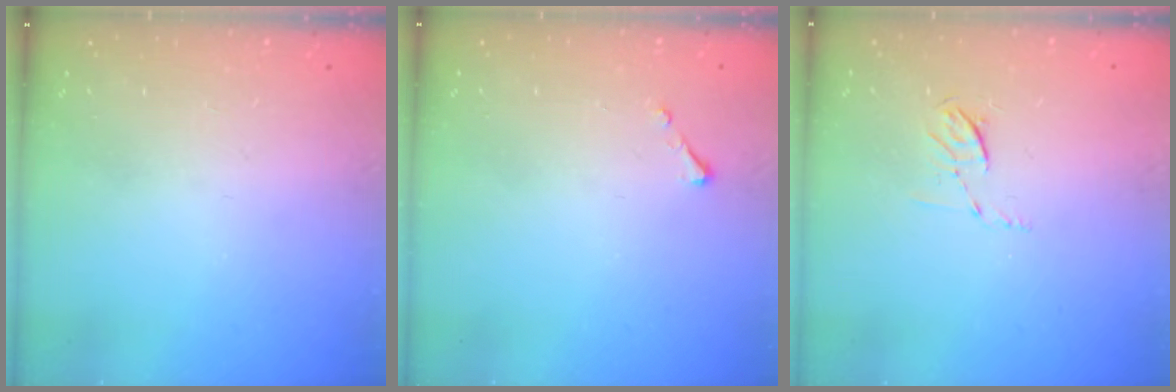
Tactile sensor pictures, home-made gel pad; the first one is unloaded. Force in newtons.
{"total": 2.5, "press": 2.5, "slide": 0.3}
{"total": 4.4, "press": 4.2, "slide": 1.5}